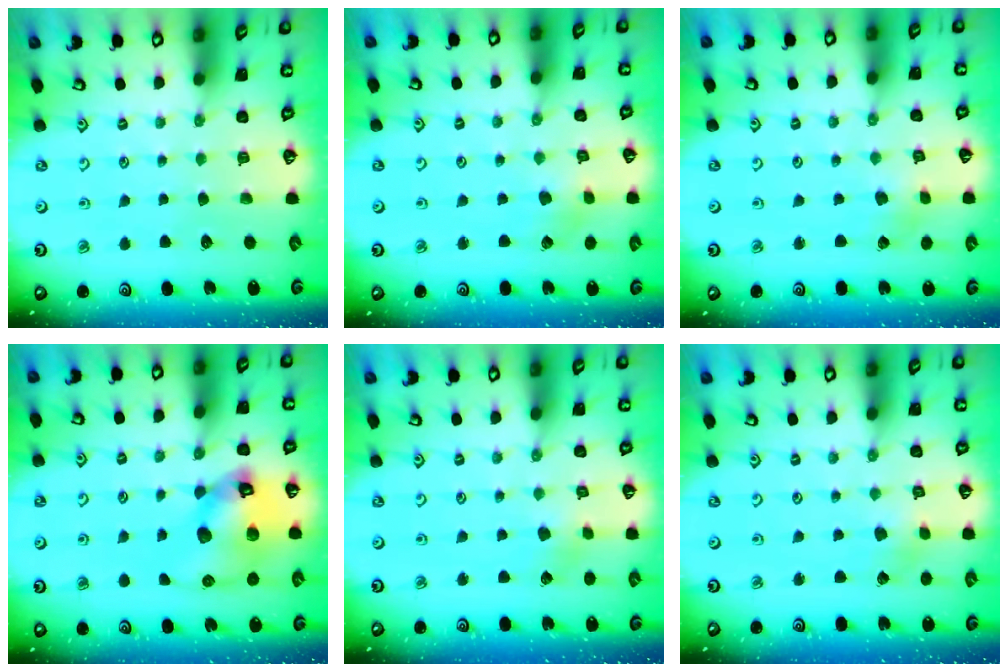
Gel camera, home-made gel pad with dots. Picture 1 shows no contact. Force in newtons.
{"total": 3.0, "press": 3.0, "slide": 0.4}
{"total": 1.8, "press": 1.8, "slide": 0.2}
{"total": 14.5, "press": 14.4, "slide": 1.9}
{"total": 2.4, "press": 2.2, "slide": 0.9}
{"total": 1.7, "press": 1.7, "slide": 0.2}